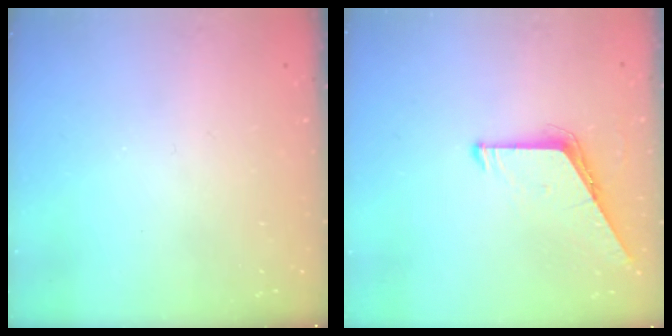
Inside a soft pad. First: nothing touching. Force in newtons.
{"total": 6.5, "press": 6.4, "slide": 0.5}